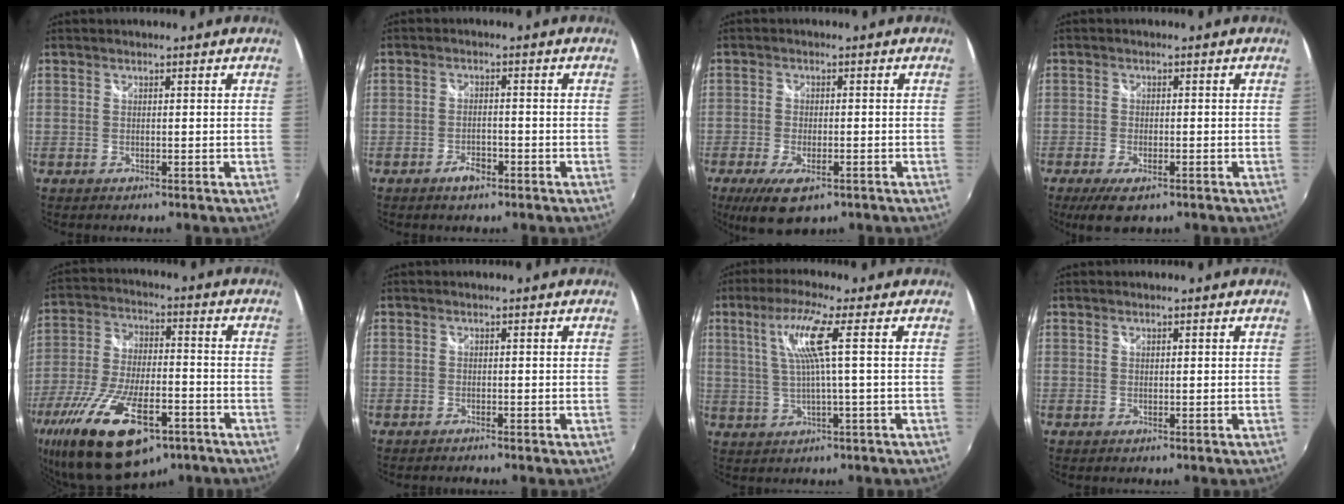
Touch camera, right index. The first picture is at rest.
{"total": 3.3, "force": [-2.2, 1.4, 2.0], "torque": [-0.045, -0.001, -0.038]}
{"total": 8.5, "force": [-4.9, 3.6, 6.0], "torque": [-0.136, -0.026, -0.081]}
{"total": 6.2, "force": [-3.9, 2.4, 4.1], "torque": [-0.097, -0.021, -0.066]}
{"total": 24.1, "force": [-14.3, 10.1, 16.6], "torque": [-0.341, -0.049, -0.234]}
{"total": 0.7, "force": [-0.7, 0.0, 0.1], "torque": [-0.002, -0.003, -0.014]}
{"total": 7.9, "force": [1.8, -0.9, 7.6], "torque": [-0.140, 0.002, 0.043]}
{"total": 0.0}